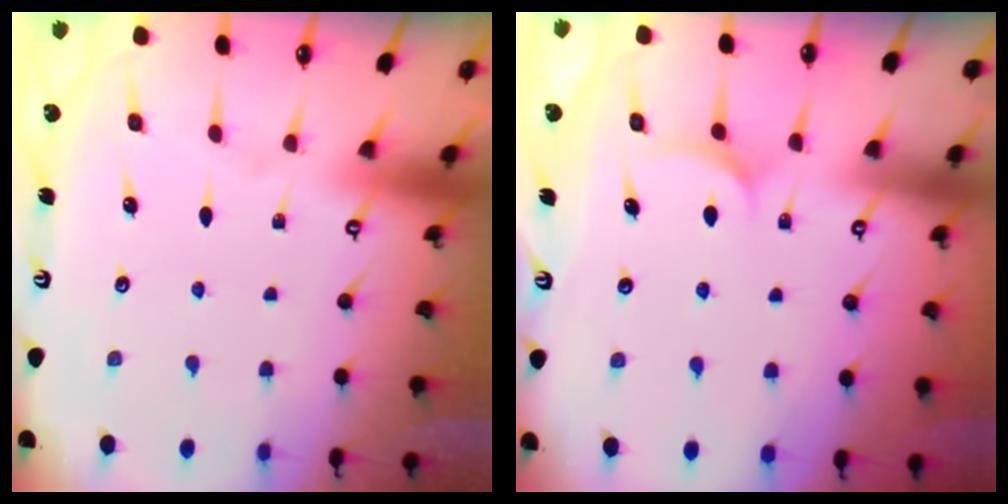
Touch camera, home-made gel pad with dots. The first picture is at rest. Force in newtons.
{"total": 6.3, "press": 6.3, "slide": 0.3}